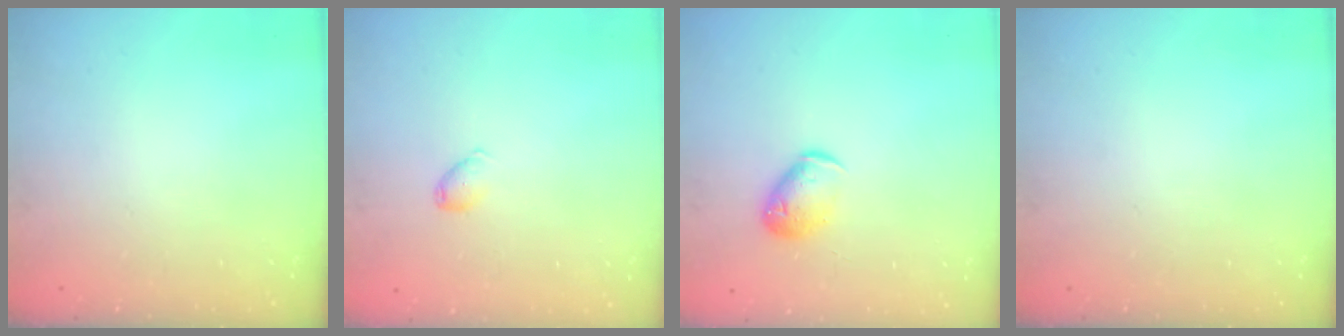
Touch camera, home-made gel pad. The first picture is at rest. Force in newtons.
{"total": 4.4, "press": 4.4, "slide": 0.7}
{"total": 9.3, "press": 9.2, "slide": 1.4}
{"total": 0.0}